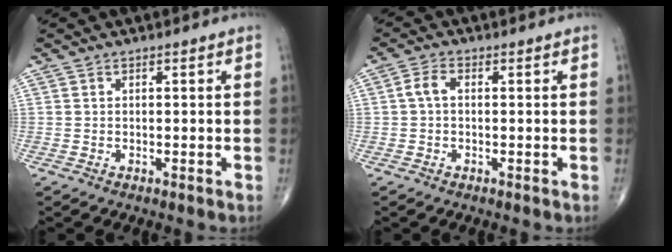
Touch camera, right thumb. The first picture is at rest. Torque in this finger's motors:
{"motor_torque": [0.00, -0.07, 0.30, 0.17, 0.06]}